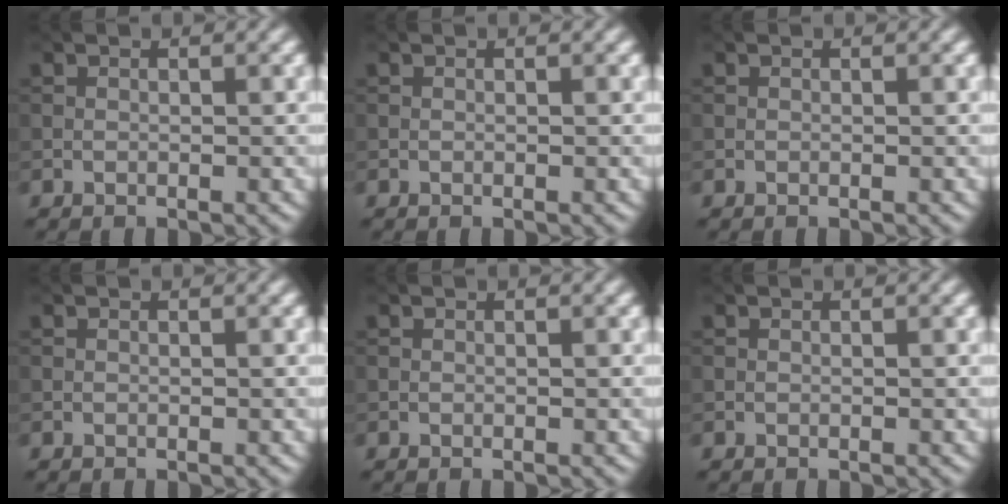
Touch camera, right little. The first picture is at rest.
{"total": 0.0}
{"total": 0.0}
{"total": 0.0}
{"total": 0.0}
{"total": 0.0}